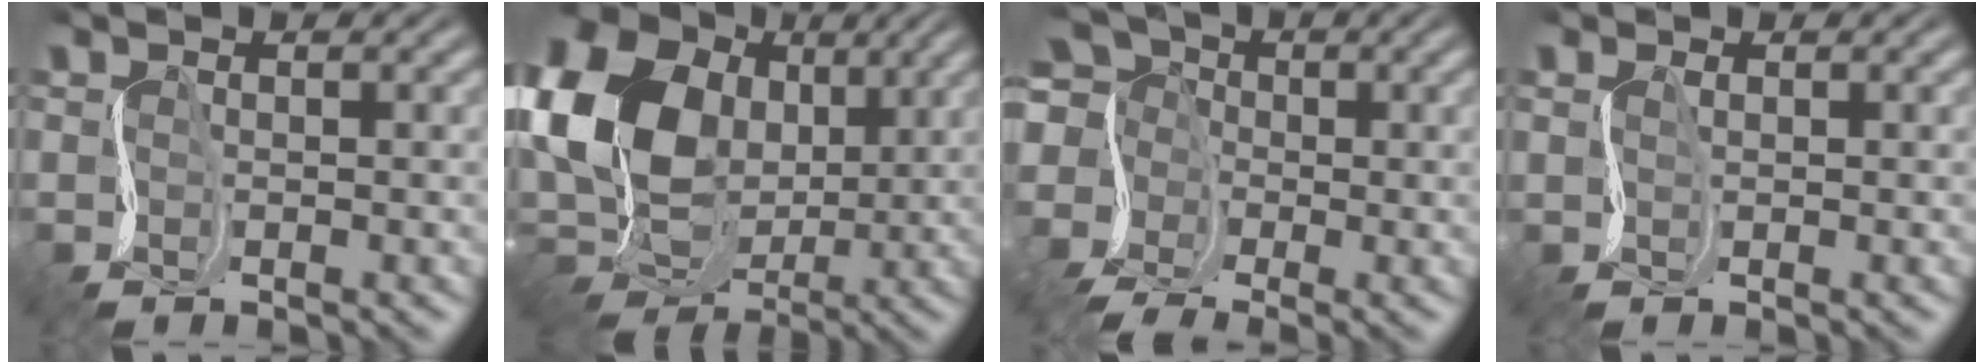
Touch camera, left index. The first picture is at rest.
{"total": 17.2, "force": [4.3, 13.4, 9.8], "torque": [-0.224, 0.028, 0.077]}
{"total": 8.6, "force": [-3.4, 6.1, 5.0], "torque": [-0.101, -0.006, -0.052]}
{"total": 0.7, "force": [0.6, 0.2, -0.1], "torque": [0.008, 0.001, 0.014]}